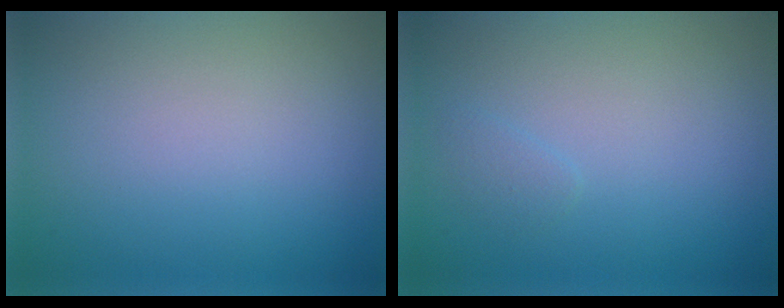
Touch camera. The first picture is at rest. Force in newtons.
{"total": 0.7, "press": 0.7, "slide": 0.1}